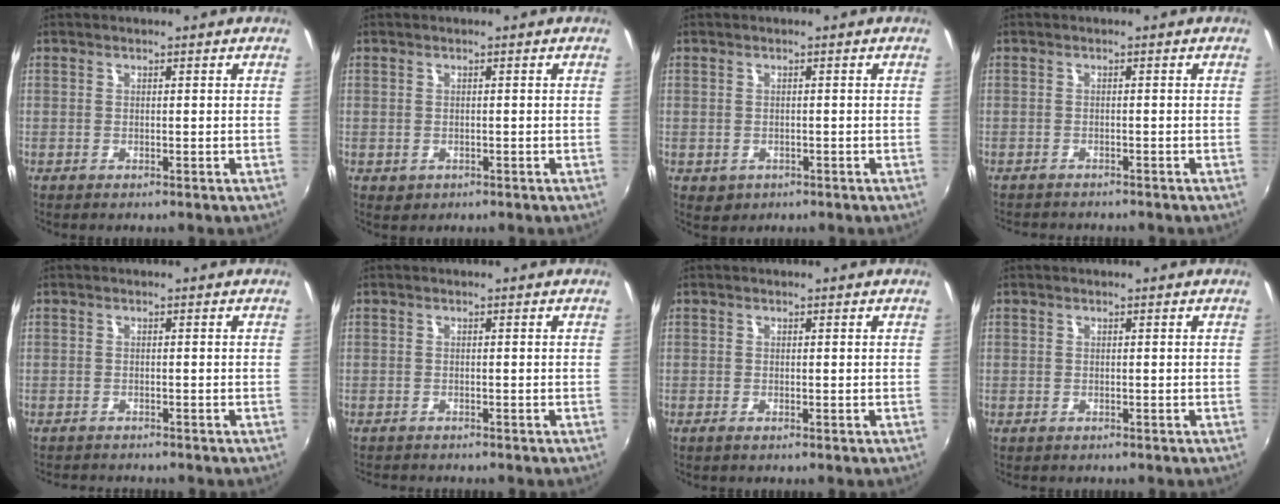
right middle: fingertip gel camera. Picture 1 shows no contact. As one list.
[{"total": 1.9, "force": [-0.6, 1.6, 0.8], "torque": [-0.015, -0.005, -0.005]}, {"total": 2.2, "force": [-0.6, 2.0, 0.9], "torque": [-0.018, -0.005, -0.004]}, {"total": 3.6, "force": [-3.4, 0.8, 0.8], "torque": [-0.027, -0.015, -0.054]}, {"total": 3.5, "force": [-3.3, 0.6, 0.8], "torque": [-0.026, -0.015, -0.054]}, {"total": 2.6, "force": [-2.5, 0.5, 0.6], "torque": [-0.021, -0.016, -0.042]}, {"total": 0.6, "force": [-0.5, 0.1, 0.4], "torque": [-0.008, -0.003, -0.010]}, {"total": 0.8, "force": [-0.6, 0.6, -0.1], "torque": [-0.002, -0.002, -0.010]}]